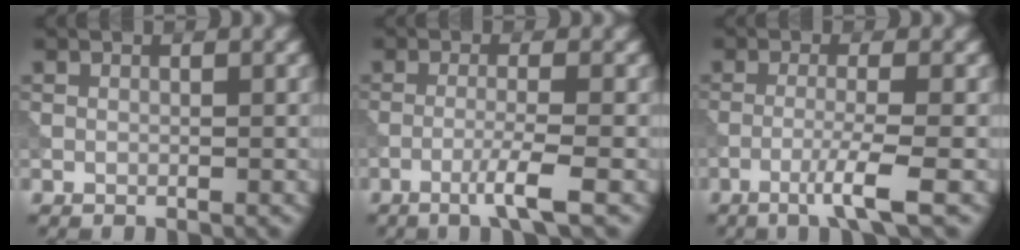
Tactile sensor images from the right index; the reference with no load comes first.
{"total": 3.0, "force": [-1.4, 0.1, 2.6], "torque": [-0.042, 0.005, -0.039]}
{"total": 3.6, "force": [-1.7, 0.1, 3.1], "torque": [-0.052, 0.005, -0.044]}